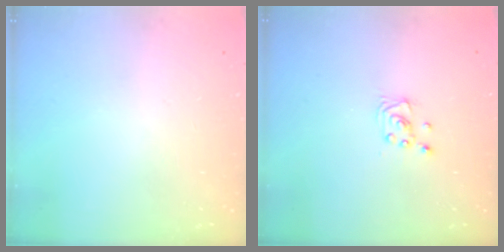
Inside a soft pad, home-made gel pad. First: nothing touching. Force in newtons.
{"total": 2.2, "press": 2.2, "slide": 0.2}